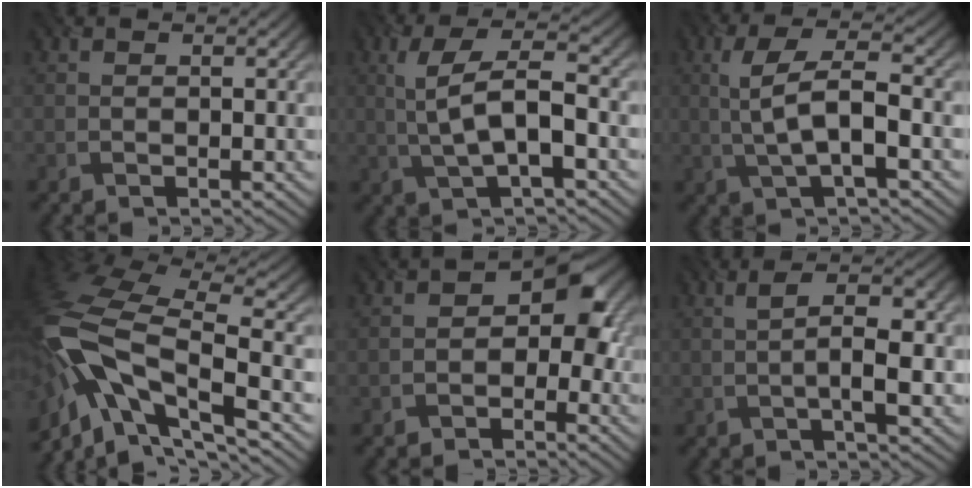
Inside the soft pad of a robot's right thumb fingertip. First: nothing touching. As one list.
[{"total": 8.0, "force": [-0.5, 2.8, 7.5], "torque": [-0.151, 0.010, -0.012]}, {"total": 7.1, "force": [-0.7, 2.3, 6.7], "torque": [-0.139, 0.009, -0.015]}, {"total": 16.0, "force": [-5.7, 7.3, 13.1], "torque": [-0.288, -0.009, -0.105]}, {"total": 5.1, "force": [-1.2, 3.5, 3.5], "torque": [-0.029, 0.006, -0.030]}, {"total": 5.2, "force": [-0.7, 1.2, 5.0], "torque": [-0.086, 0.009, -0.013]}]